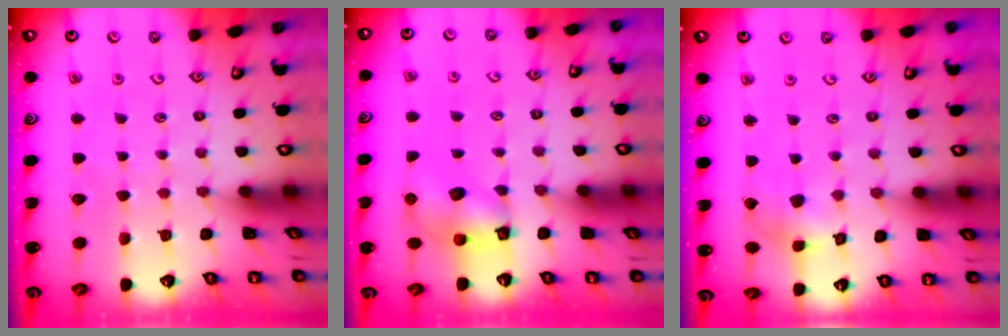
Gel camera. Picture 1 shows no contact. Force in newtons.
{"total": 6.2, "press": 6.2, "slide": 0.1}
{"total": 3.7, "press": 3.7, "slide": 0.3}